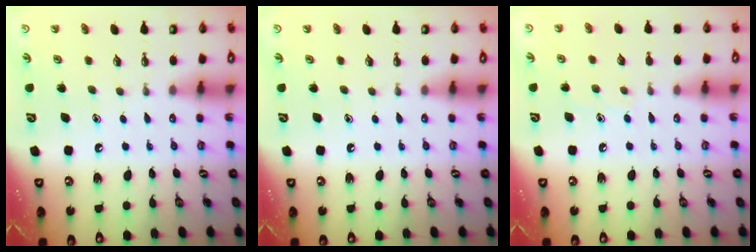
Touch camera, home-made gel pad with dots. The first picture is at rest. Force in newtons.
{"total": 0.0}
{"total": 6.2, "press": 6.1, "slide": 0.7}